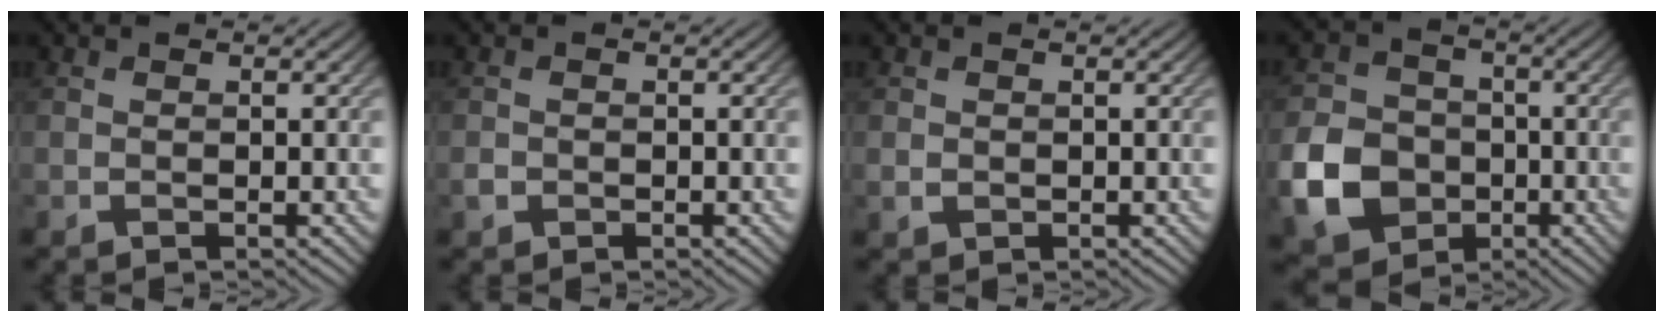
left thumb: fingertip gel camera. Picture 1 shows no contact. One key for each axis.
{"total": 0.8, "fx": -0.4, "fy": 0.6, "fz": 0.2, "tx": -0.006, "ty": -0.003, "tz": -0.009}
{"total": 0.9, "fx": 0.1, "fy": 0.9, "fz": 0.3, "tx": -0.010, "ty": -0.005, "tz": 0.004}
{"total": 9.4, "fx": -3.2, "fy": 7.6, "fz": 4.6, "tx": -0.118, "ty": -0.017, "tz": -0.073}